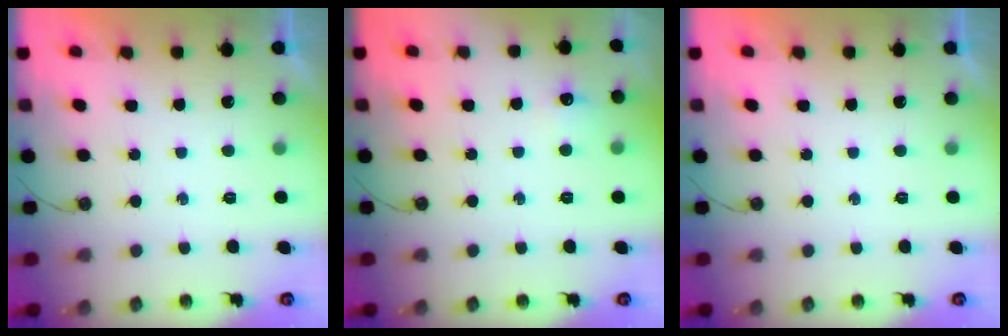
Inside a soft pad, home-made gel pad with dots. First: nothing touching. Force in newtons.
{"total": 5.6, "press": 5.6, "slide": 0.8}
{"total": 0.0}